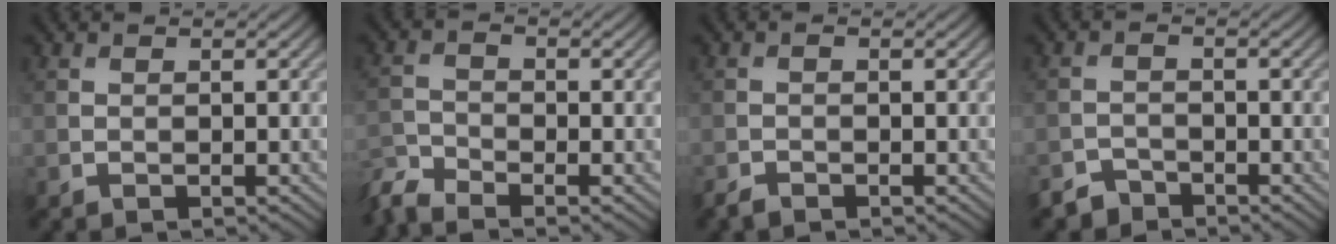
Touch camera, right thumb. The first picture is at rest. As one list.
[{"total": 3.9, "force": [-3.7, 0.7, 1.1], "torque": [-0.031, -0.012, -0.087]}, {"total": 1.2, "force": [-1.1, 0.3, 0.2], "torque": [-0.007, 0.000, -0.024]}, {"total": 2.4, "force": [-2.2, 0.8, 0.1], "torque": [0.001, 0.005, -0.047]}]